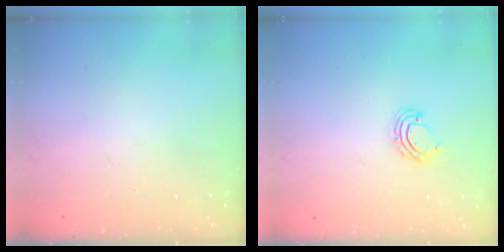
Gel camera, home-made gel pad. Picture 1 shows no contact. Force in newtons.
{"total": 5.6, "press": 5.6, "slide": 0.4}